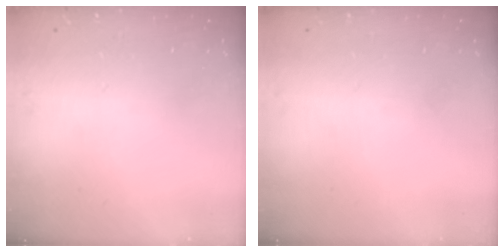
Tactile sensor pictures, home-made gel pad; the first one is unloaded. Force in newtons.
{"total": 0.0}